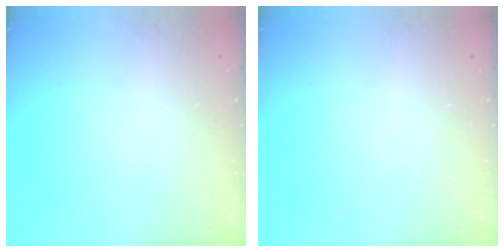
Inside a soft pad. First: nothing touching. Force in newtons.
{"total": 0.0}